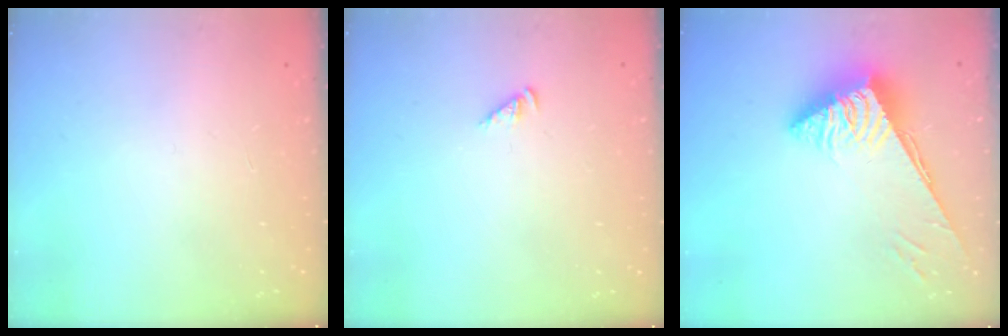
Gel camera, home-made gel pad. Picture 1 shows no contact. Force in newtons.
{"total": 2.4, "press": 2.4, "slide": 0.5}
{"total": 6.8, "press": 6.8, "slide": 0.4}